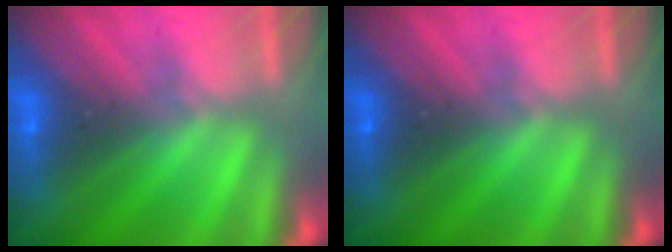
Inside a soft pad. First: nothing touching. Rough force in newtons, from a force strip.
{"total": 0.0}